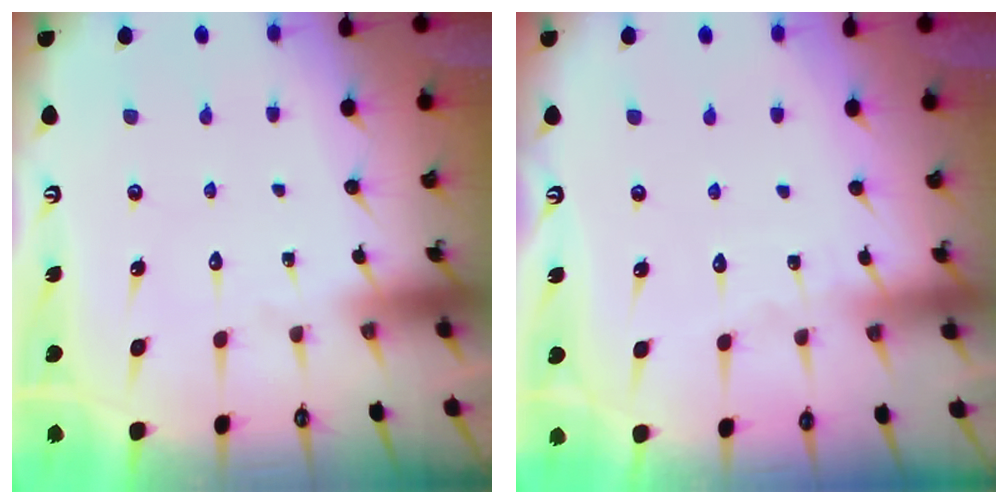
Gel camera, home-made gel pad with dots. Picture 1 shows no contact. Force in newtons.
{"total": 2.8, "press": 2.8, "slide": 0.4}